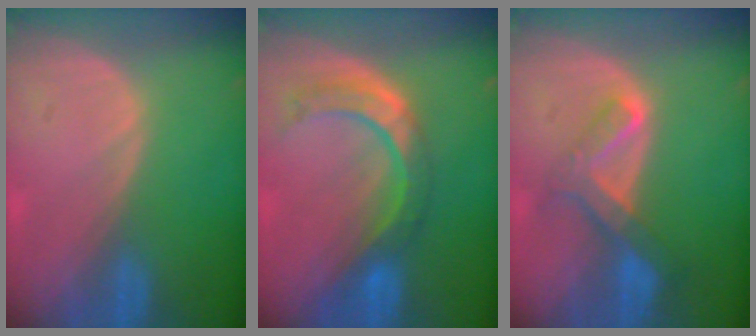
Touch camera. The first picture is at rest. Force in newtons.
{"total": 8.5, "press": 7.2, "slide": 4.5}
{"total": 6.7, "press": 5.8, "slide": 3.4}